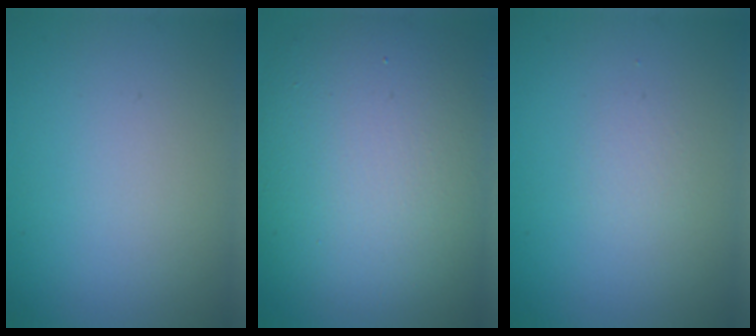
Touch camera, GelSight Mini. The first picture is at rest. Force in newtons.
{"total": 12.9, "press": 12.9, "slide": 0.5}
{"total": 0.8, "press": 0.8, "slide": 0.1}